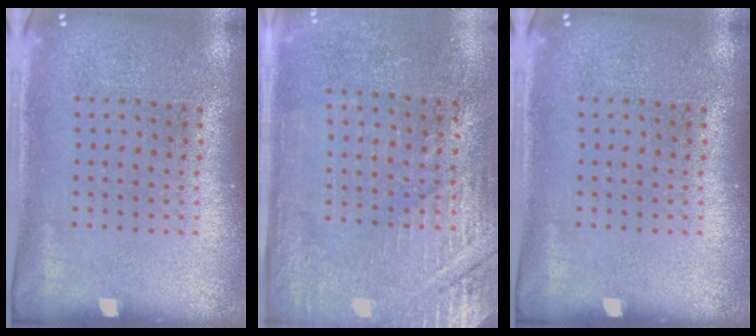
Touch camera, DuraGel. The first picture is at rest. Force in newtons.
{"total": 2.9, "press": 2.8, "slide": 0.7}
{"total": 0.0}